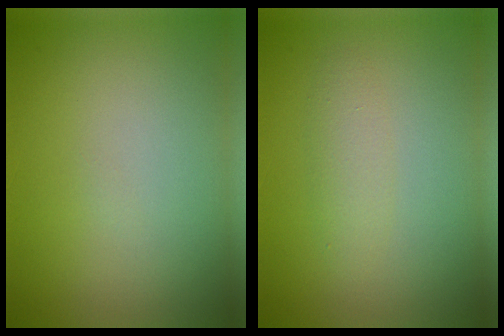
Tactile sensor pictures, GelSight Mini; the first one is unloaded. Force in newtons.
{"total": 1.6, "press": 1.6, "slide": 0.1}